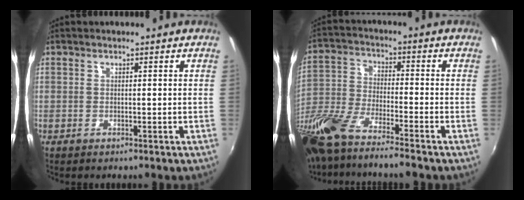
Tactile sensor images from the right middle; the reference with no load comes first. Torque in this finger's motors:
{"motor_torque": [1.09, -1.05, 0.43, 0.21]}